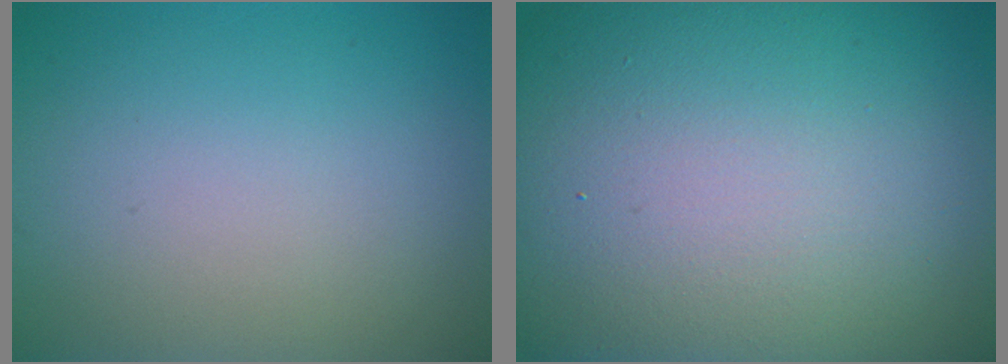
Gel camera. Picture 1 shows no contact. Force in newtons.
{"total": 25.1, "press": 25.1, "slide": 1.4}